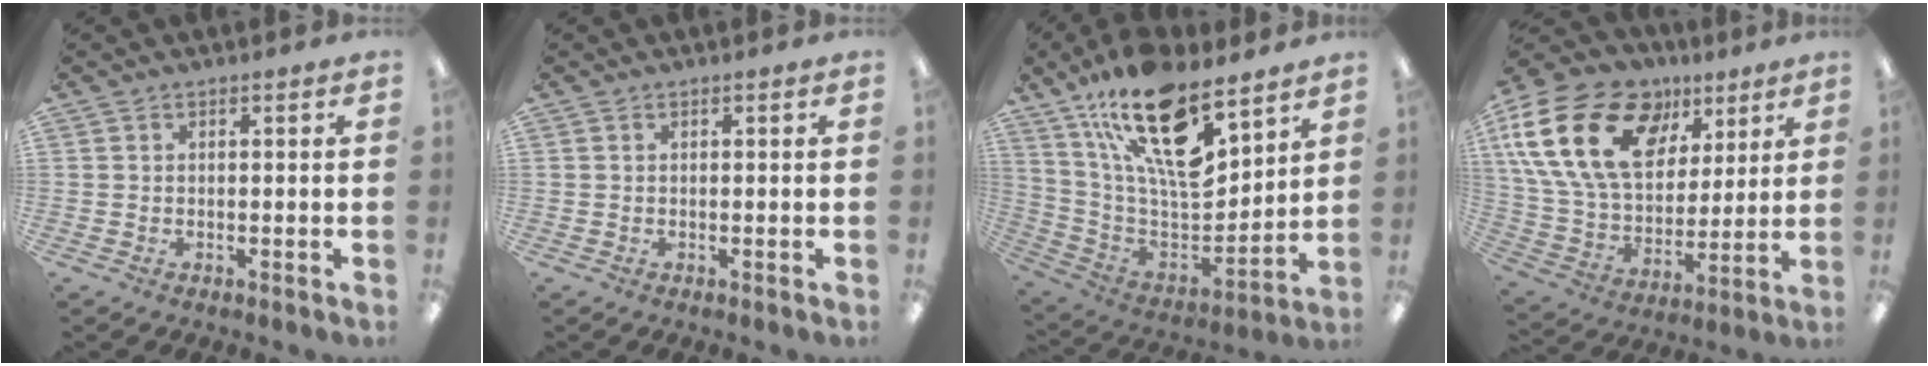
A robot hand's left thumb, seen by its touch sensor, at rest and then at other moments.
{"total": 0.0}
{"total": 22.3, "force": [14.1, 8.6, 15.1], "torque": [-0.262, -0.090, 0.244]}
{"total": 24.6, "force": [10.4, 16.3, 15.2], "torque": [-0.301, -0.037, 0.182]}